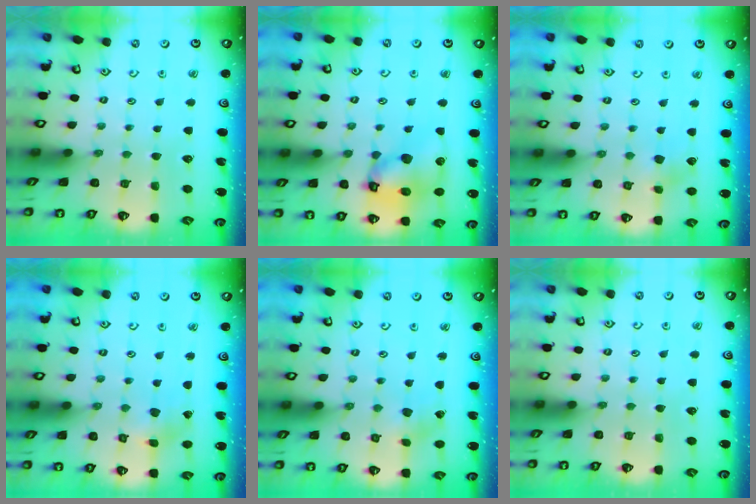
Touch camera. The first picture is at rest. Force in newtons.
{"total": 13.6, "press": 13.5, "slide": 1.8}
{"total": 5.0, "press": 5.0, "slide": 0.4}
{"total": 1.4, "press": 1.4, "slide": 0.1}
{"total": 2.1, "press": 2.1, "slide": 0.3}
{"total": 0.0}